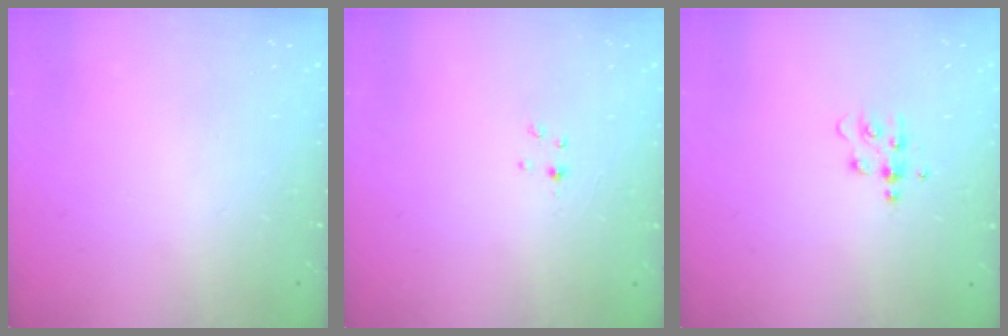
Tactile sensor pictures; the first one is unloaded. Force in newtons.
{"total": 1.0, "press": 1.0, "slide": 0.2}
{"total": 5.1, "press": 5.1, "slide": 0.5}